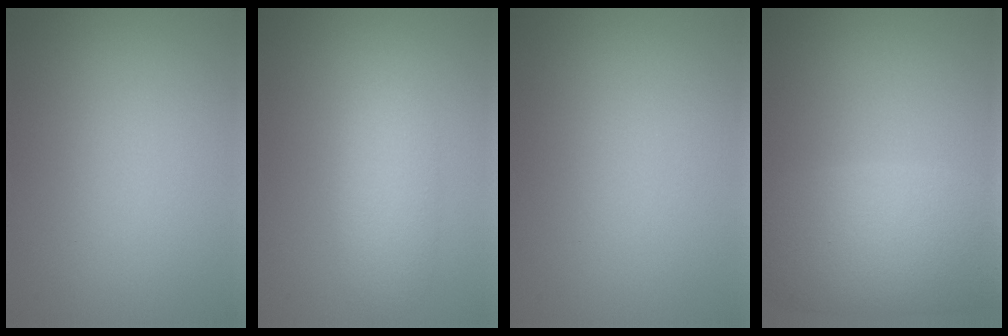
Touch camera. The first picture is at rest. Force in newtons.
{"total": 3.1, "press": 3.1, "slide": 0.1}
{"total": 0.0}
{"total": 8.3, "press": 8.3, "slide": 0.4}